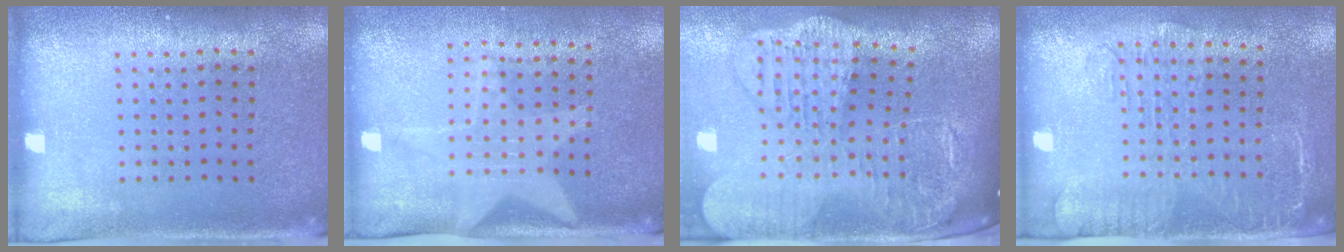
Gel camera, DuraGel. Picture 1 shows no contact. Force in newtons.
{"total": 1.9, "press": 1.5, "slide": 1.1}
{"total": 4.0, "press": 3.1, "slide": 2.6}
{"total": 1.8, "press": 1.5, "slide": 0.9}